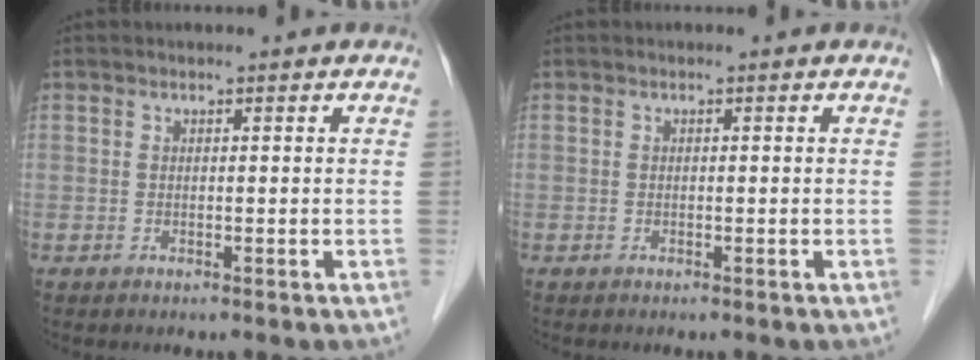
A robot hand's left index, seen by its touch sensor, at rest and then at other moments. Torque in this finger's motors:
{"motor_torque": [0.00, 0.00, 0.00, 0.00]}